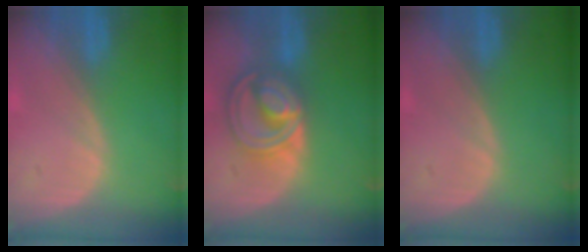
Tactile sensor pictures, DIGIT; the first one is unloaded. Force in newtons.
{"total": 8.6, "press": 7.3, "slide": 4.6}
{"total": 0.0}